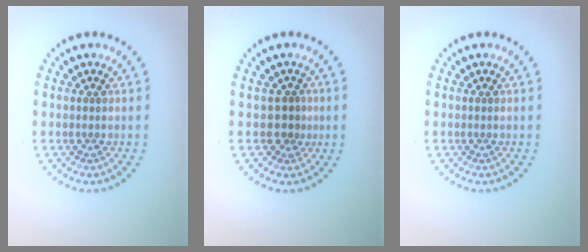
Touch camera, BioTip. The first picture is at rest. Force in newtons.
{"total": 1.8, "press": 1.4, "slide": 1.1}
{"total": 0.0}